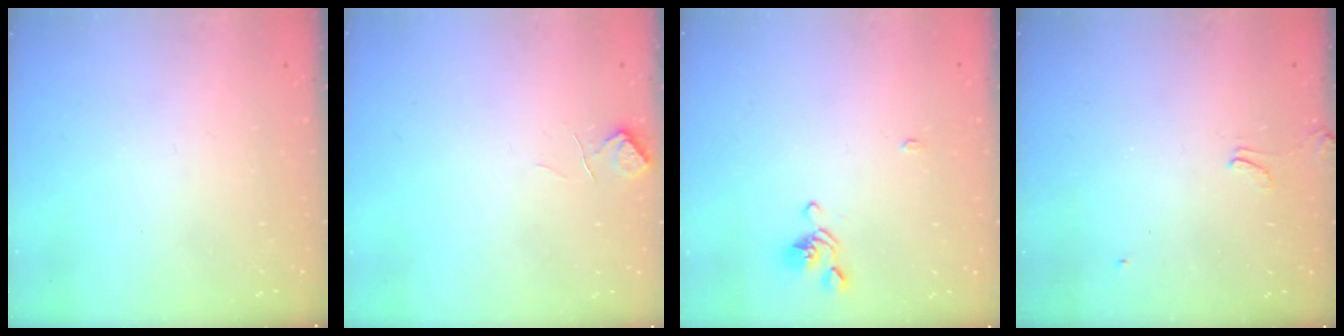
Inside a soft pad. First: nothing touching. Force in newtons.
{"total": 1.0, "press": 0.7, "slide": 0.6}
{"total": 1.0, "press": 0.9, "slide": 0.5}
{"total": 3.4, "press": 3.3, "slide": 0.4}